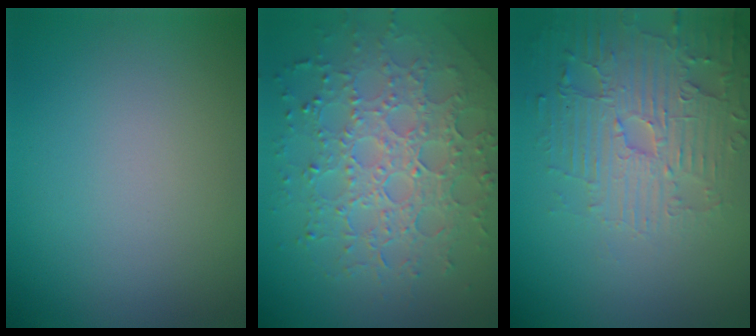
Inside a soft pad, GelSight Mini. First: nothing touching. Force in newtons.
{"total": 7.3, "press": 5.2, "slide": 5.1}
{"total": 4.6, "press": 4.4, "slide": 1.2}